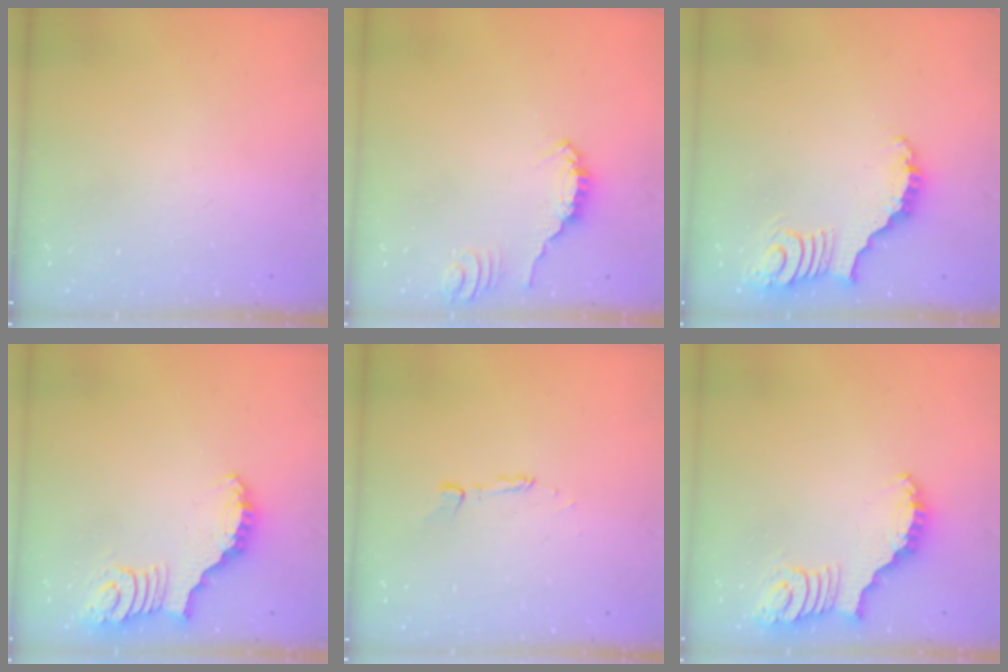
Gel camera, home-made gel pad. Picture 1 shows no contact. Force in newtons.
{"total": 1.4, "press": 1.4, "slide": 0.3}
{"total": 3.4, "press": 3.4, "slide": 0.6}
{"total": 2.5, "press": 2.5, "slide": 0.5}
{"total": 3.0, "press": 3.0, "slide": 0.2}
{"total": 2.7, "press": 2.7, "slide": 0.5}